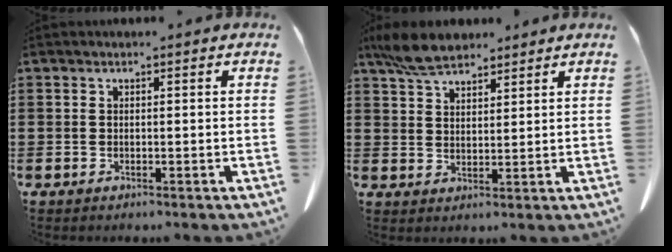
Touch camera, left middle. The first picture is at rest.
{"total": 6.1, "force": [4.9, 2.6, 2.5], "torque": [-0.065, -0.001, 0.094]}